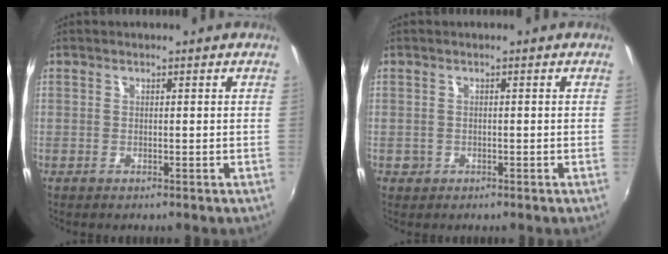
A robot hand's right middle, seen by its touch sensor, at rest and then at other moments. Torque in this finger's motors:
{"motor_torque": [0.18, -0.14, 0.01, 0.01]}